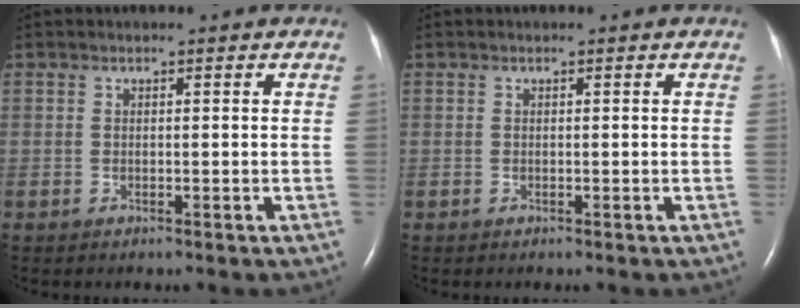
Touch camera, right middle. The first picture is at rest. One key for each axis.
{"total": 0.0}